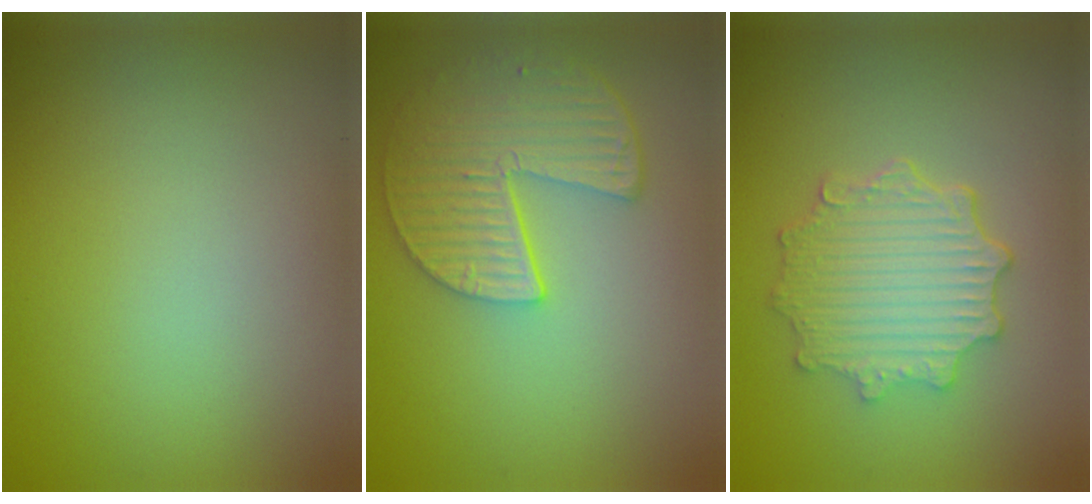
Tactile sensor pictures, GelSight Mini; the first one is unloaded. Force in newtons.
{"total": 5.4, "press": 4.3, "slide": 3.2}
{"total": 4.9, "press": 3.9, "slide": 2.9}